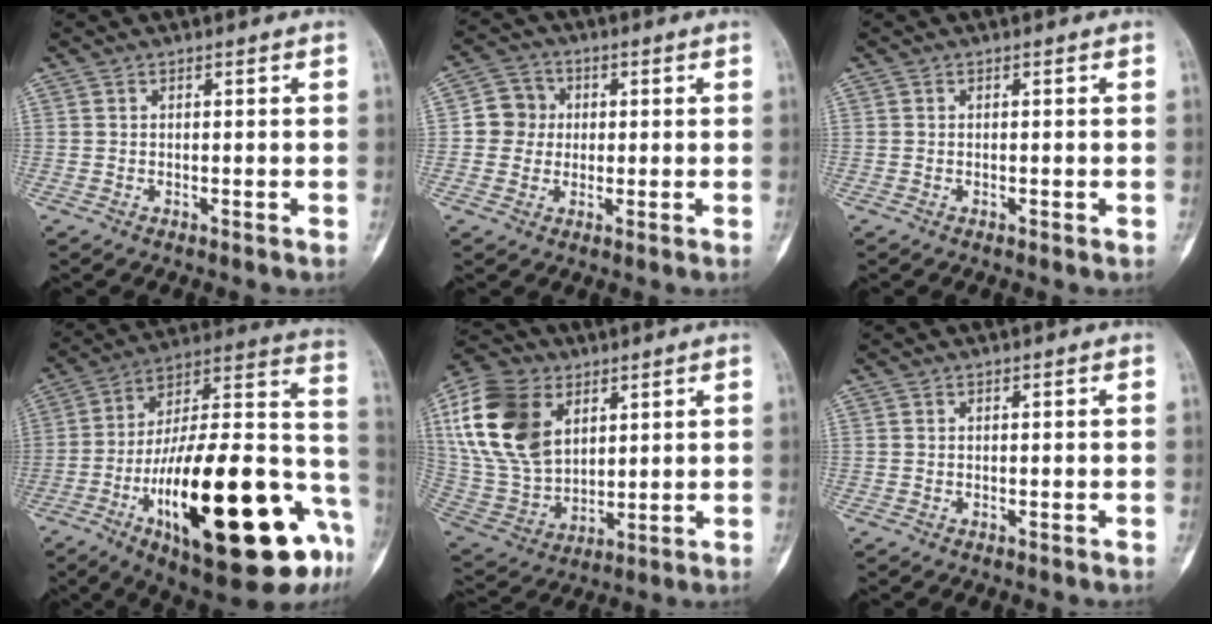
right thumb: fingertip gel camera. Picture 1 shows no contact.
{"total": 5.8, "force": [0.3, 5.5, 1.6], "torque": [0.003, 0.010, -0.004]}
{"total": 0.5, "force": [-0.1, 0.3, 0.4], "torque": [-0.007, -0.001, -0.002]}
{"total": 33.8, "force": [-11.9, 9.8, 30.1], "torque": [-0.417, 0.034, -0.173]}
{"total": 20.2, "force": [7.0, 13.6, 13.2], "torque": [-0.256, -0.016, 0.137]}
{"total": 0.0}